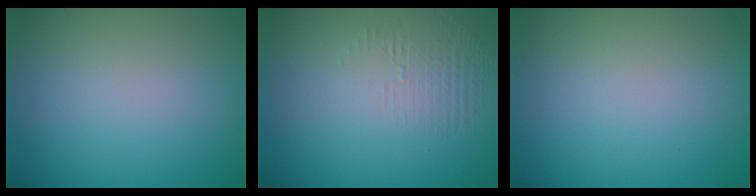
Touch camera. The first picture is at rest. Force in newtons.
{"total": 1.4, "press": 0.1, "slide": 1.4}
{"total": 0.0}